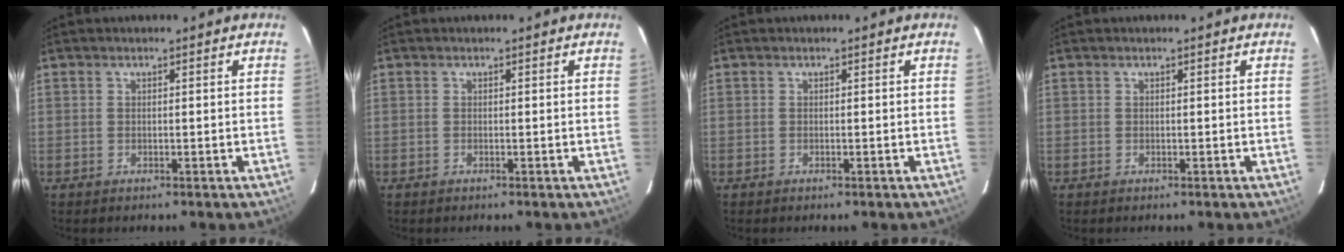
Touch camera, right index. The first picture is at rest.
{"total": 0.0}
{"total": 0.0}
{"total": 0.0}